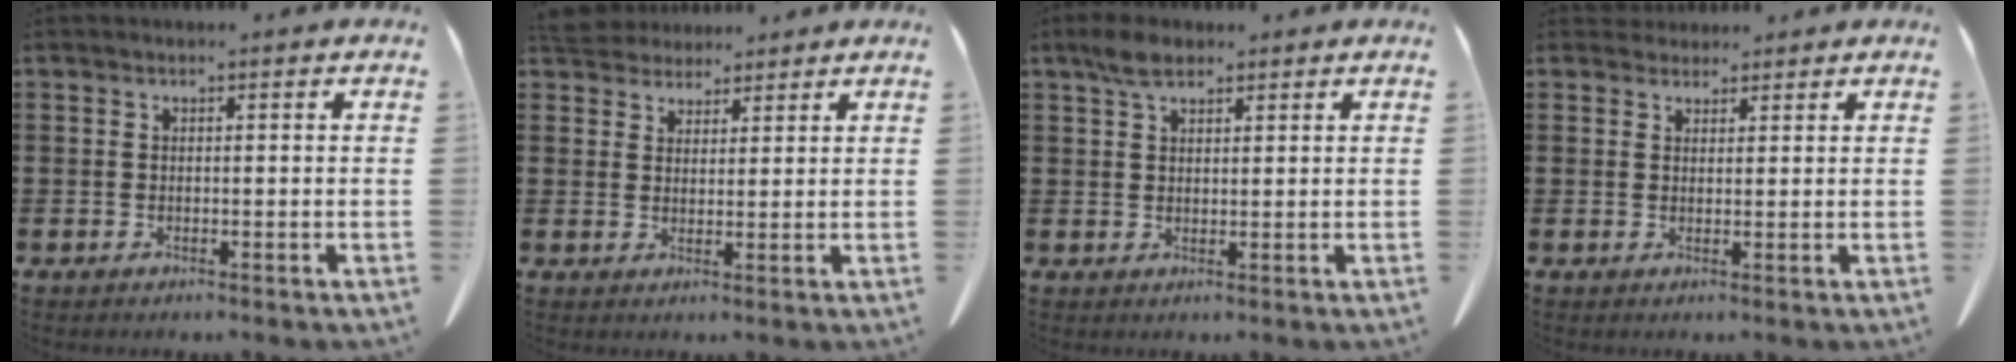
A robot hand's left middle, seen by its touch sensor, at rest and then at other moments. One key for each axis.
{"total": 4.3, "fx": 4.1, "fy": 1.3, "fz": 0.5, "tx": -0.026, "ty": -0.009, "tz": 0.078}
{"total": 3.8, "fx": 2.6, "fy": 1.5, "fz": 2.2, "tx": -0.051, "ty": 0.005, "tz": 0.049}
{"total": 2.2, "fx": 2.0, "fy": 0.9, "fz": 0.1, "tx": 0.000, "ty": -0.001, "tz": 0.039}